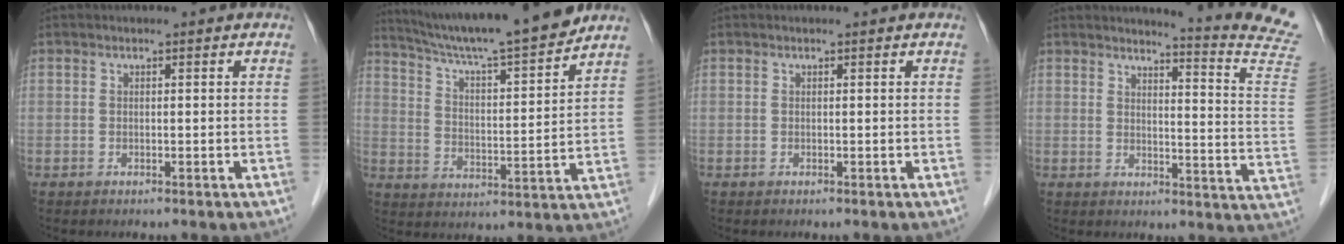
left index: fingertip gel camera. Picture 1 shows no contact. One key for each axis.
{"total": 17.7, "fx": 15.8, "fy": -0.6, "fz": 7.8, "tx": -0.133, "ty": -0.008, "tz": 0.245}
{"total": 0.0}
{"total": 14.0, "fx": 13.4, "fy": -1.9, "fz": 3.8, "tx": -0.051, "ty": -0.115, "tz": 0.132}